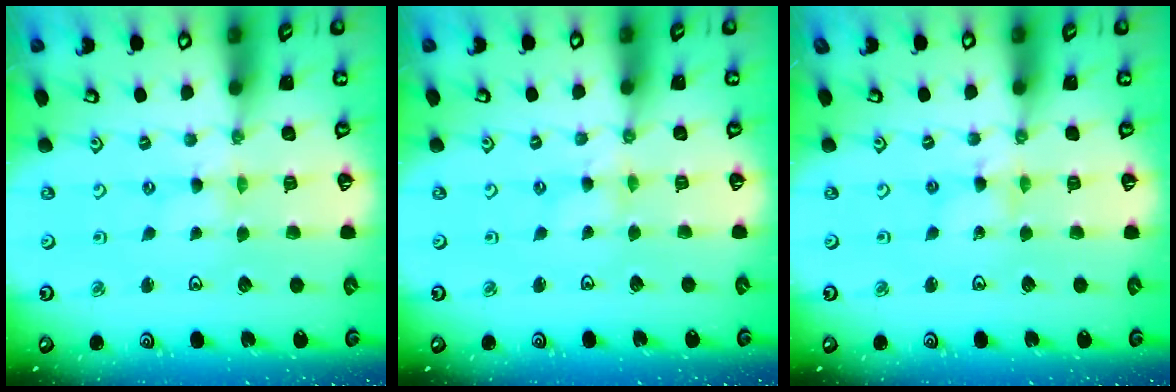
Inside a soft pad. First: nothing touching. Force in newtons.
{"total": 0.9, "press": 0.8, "slide": 0.2}
{"total": 2.6, "press": 2.6, "slide": 0.3}